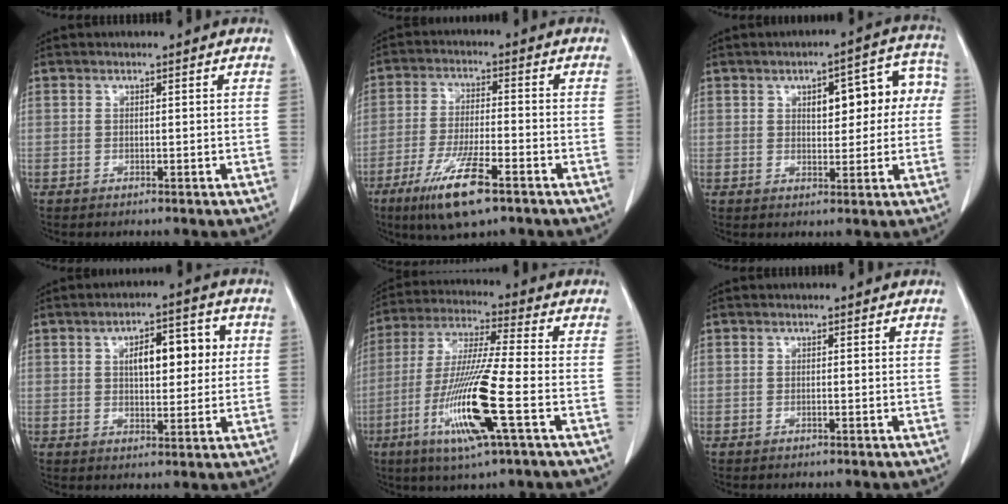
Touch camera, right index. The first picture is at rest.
{"total": 10.7, "force": [-6.3, 1.6, 8.5], "torque": [-0.166, -0.023, -0.108]}
{"total": 9.5, "force": [1.7, 4.1, 8.4], "torque": [-0.094, 0.039, 0.022]}
{"total": 8.5, "force": [1.9, 3.5, 7.5], "torque": [-0.106, 0.021, 0.031]}
{"total": 15.3, "force": [-5.2, 0.0, 14.4], "torque": [-0.297, -0.022, -0.101]}
{"total": 0.0}